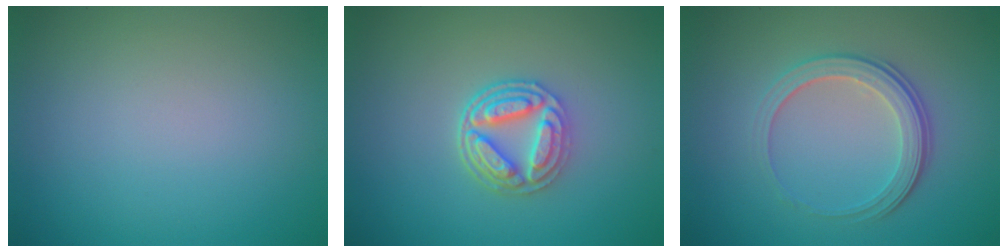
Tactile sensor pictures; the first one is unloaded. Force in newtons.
{"total": 4.5, "press": 3.7, "slide": 2.6}
{"total": 3.4, "press": 2.7, "slide": 2.1}